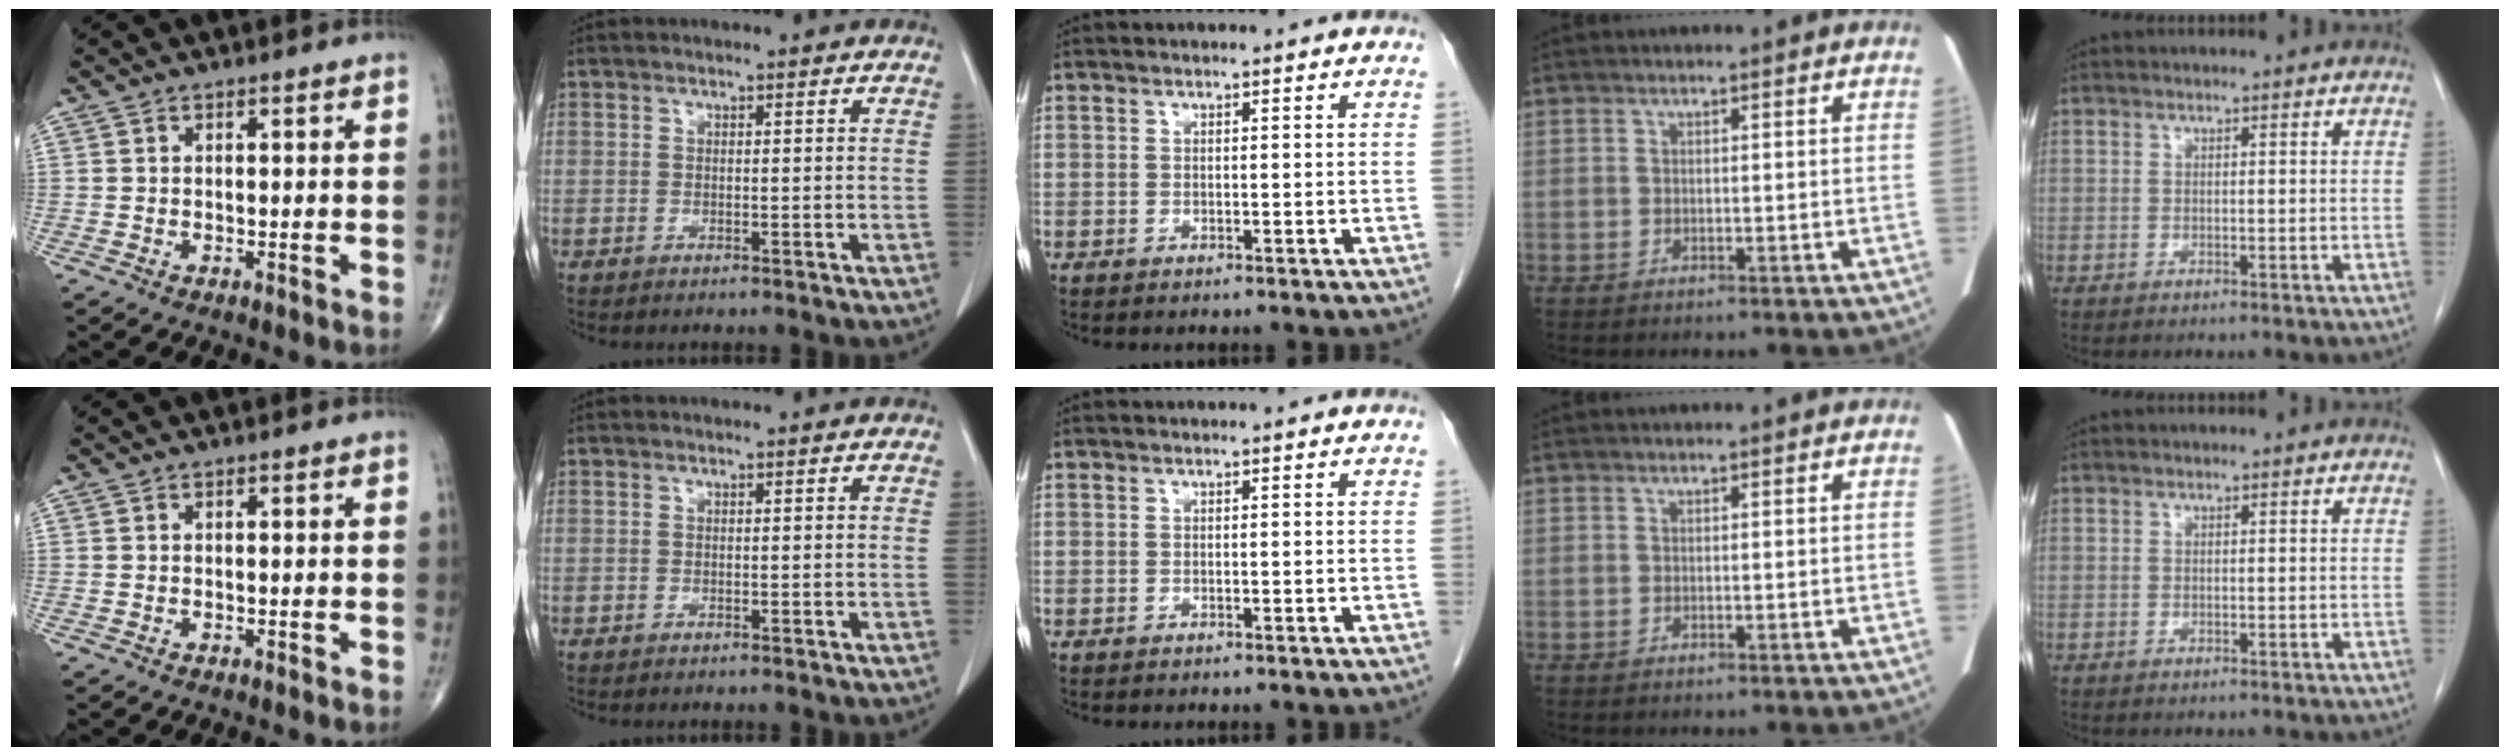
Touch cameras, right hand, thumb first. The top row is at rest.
{}